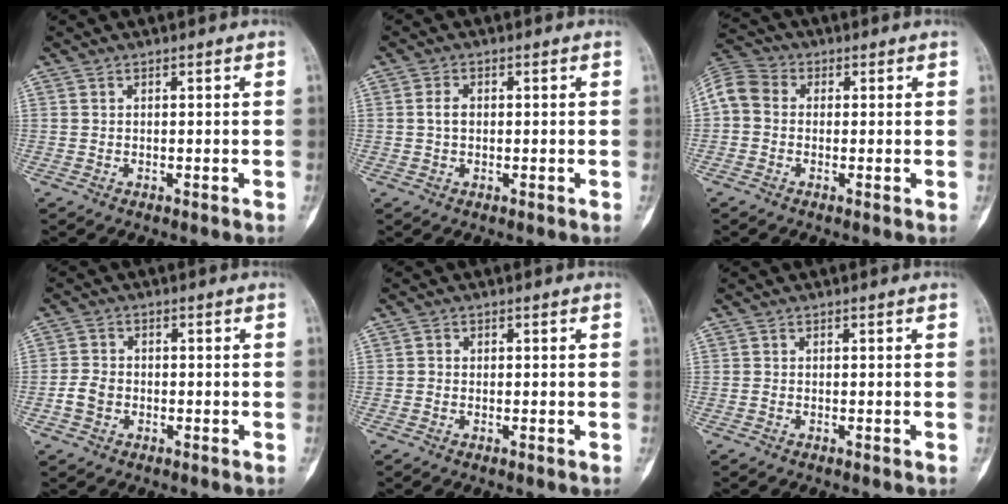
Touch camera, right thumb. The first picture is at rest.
{"total": 2.2, "force": [0.1, 1.5, 1.6], "torque": [-0.026, 0.006, 0.000]}
{"total": 7.5, "force": [0.4, 6.1, 4.3], "torque": [-0.081, 0.023, -0.006]}
{"total": 3.6, "force": [-1.1, 2.8, 2.0], "torque": [-0.036, 0.011, -0.022]}
{"total": 0.6, "force": [-0.1, 0.6, 0.1], "torque": [0.005, 0.002, -0.005]}
{"total": 0.0}